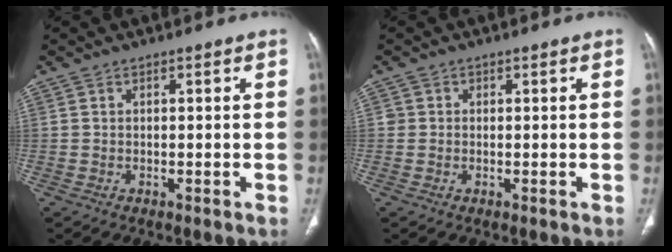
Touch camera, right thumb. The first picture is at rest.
{"total": 1.2, "force": [0.1, 1.2, 0.0], "torque": [0.009, 0.004, 0.001]}